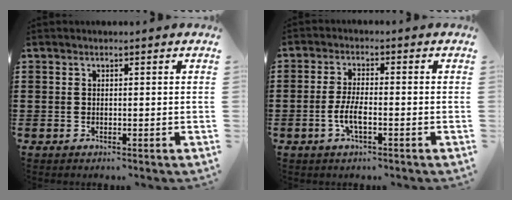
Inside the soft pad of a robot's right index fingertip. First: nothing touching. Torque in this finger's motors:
{"motor_torque": [1.46, 0.68, 0.54, 0.11]}